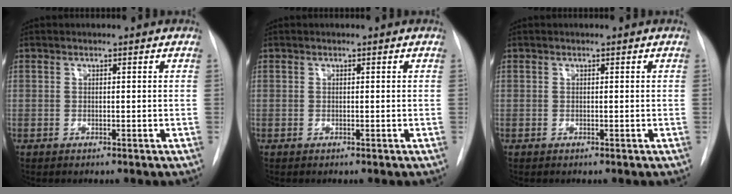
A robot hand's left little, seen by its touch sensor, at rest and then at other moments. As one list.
[{"total": 0.0}, {"total": 0.0}]